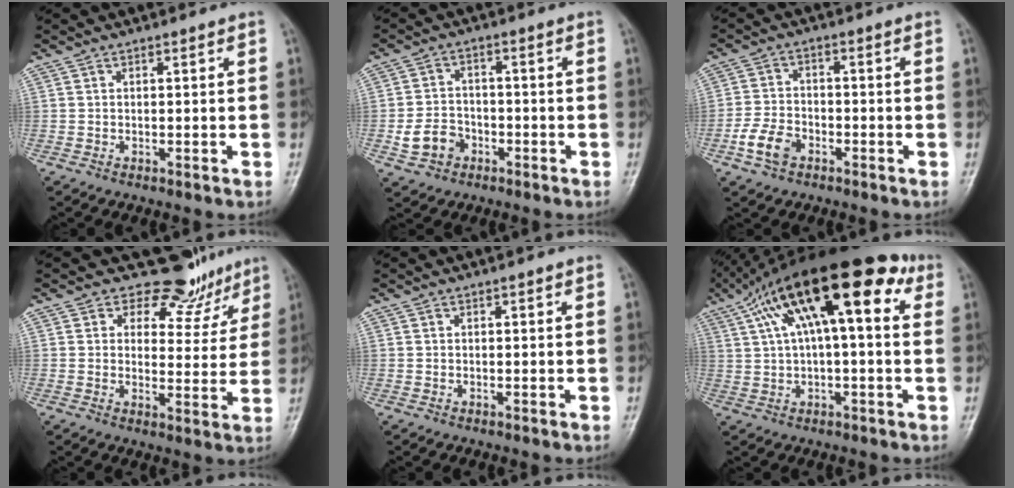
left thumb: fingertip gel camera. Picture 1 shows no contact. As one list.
[{"total": 6.4, "force": [-2.3, 5.3, 2.7], "torque": [-0.034, 0.022, -0.039]}, {"total": 6.1, "force": [-3.0, 4.1, 3.4], "torque": [-0.063, 0.016, -0.059]}, {"total": 9.7, "force": [7.8, 5.5, 1.3], "torque": [0.026, -0.055, 0.089]}, {"total": 0.0}, {"total": 20.1, "force": [6.7, 7.2, 17.5], "torque": [-0.274, 0.041, 0.100]}]